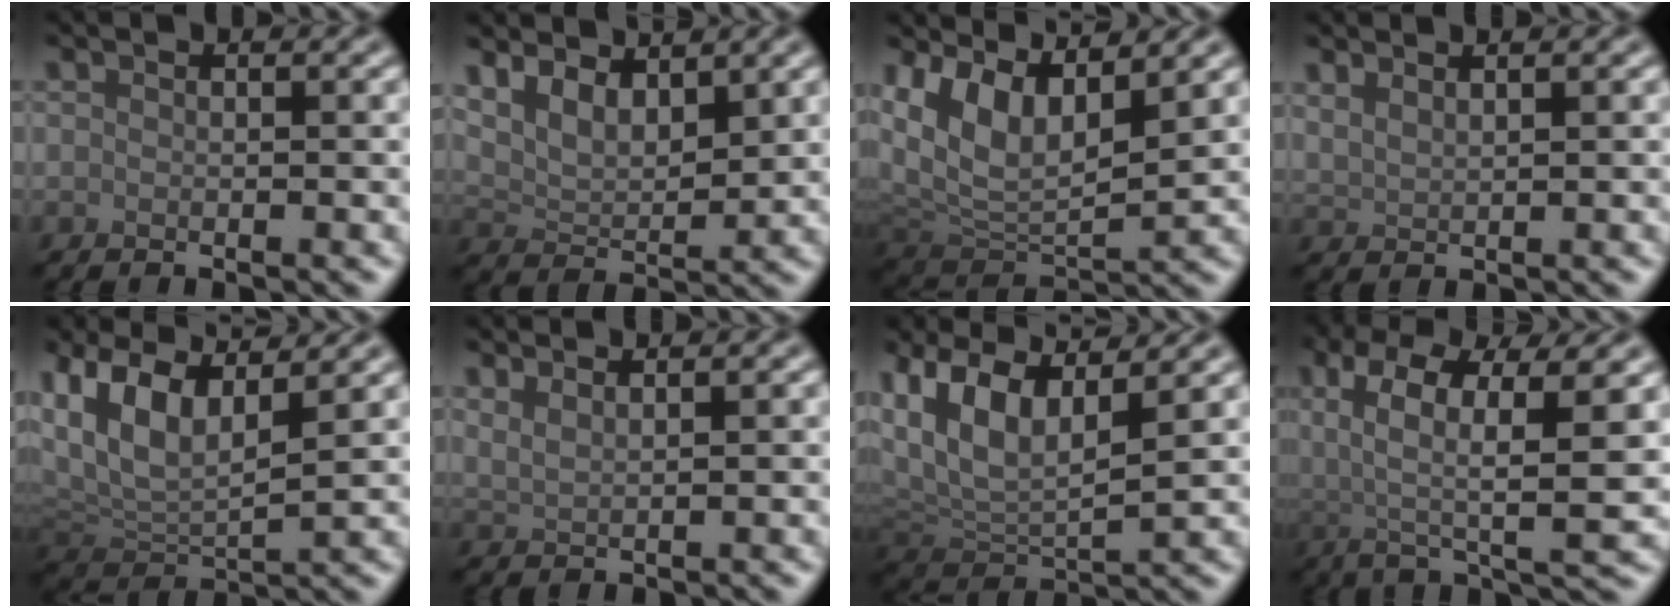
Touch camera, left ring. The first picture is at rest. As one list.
[{"total": 4.1, "force": [2.7, 1.8, 2.4], "torque": [-0.054, -0.005, 0.050]}, {"total": 7.2, "force": [3.6, 3.7, 5.0], "torque": [-0.099, -0.012, 0.067]}, {"total": 1.6, "force": [1.4, 0.4, 0.6], "torque": [-0.014, 0.002, 0.029]}, {"total": 7.0, "force": [3.4, 3.3, 5.1], "torque": [-0.100, 0.008, 0.064]}, {"total": 2.0, "force": [1.6, 0.7, 1.0], "torque": [-0.016, 0.003, 0.026]}, {"total": 7.8, "force": [3.7, 3.7, 5.8], "torque": [-0.111, 0.018, 0.065]}, {"total": 8.1, "force": [1.8, 3.0, 7.3], "torque": [-0.147, -0.003, 0.024]}]